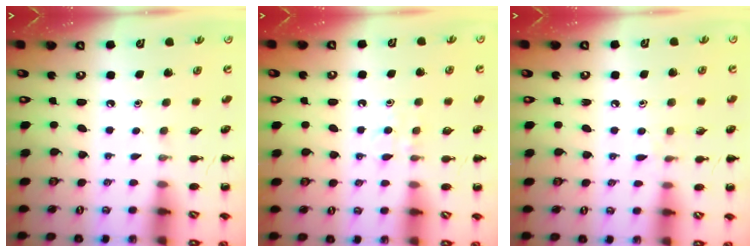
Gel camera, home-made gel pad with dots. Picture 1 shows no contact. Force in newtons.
{"total": 4.1, "press": 3.9, "slide": 1.3}
{"total": 5.5, "press": 5.1, "slide": 2.0}